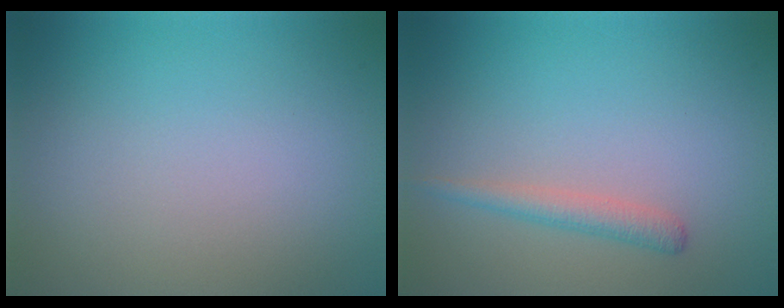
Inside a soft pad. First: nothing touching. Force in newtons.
{"total": 1.7, "press": 1.7, "slide": 0.1}